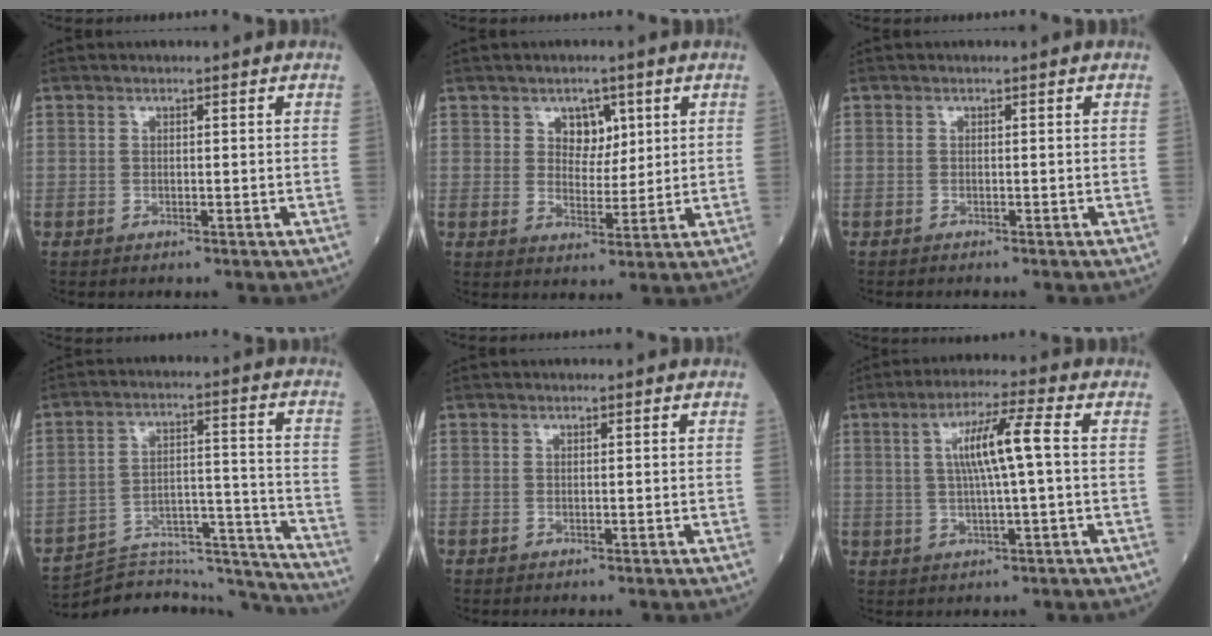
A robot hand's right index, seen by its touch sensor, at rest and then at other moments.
{"total": 4.3, "force": [2.0, 2.9, 2.5], "torque": [-0.029, 0.004, 0.033]}
{"total": 0.5, "force": [-0.5, 0.0, 0.1], "torque": [-0.004, -0.001, -0.013]}
{"total": 20.0, "force": [-19.9, 1.3, 2.3], "torque": [-0.035, 0.045, -0.286]}
{"total": 0.0}
{"total": 7.8, "force": [1.0, -0.1, 7.7], "torque": [-0.139, 0.010, 0.017]}